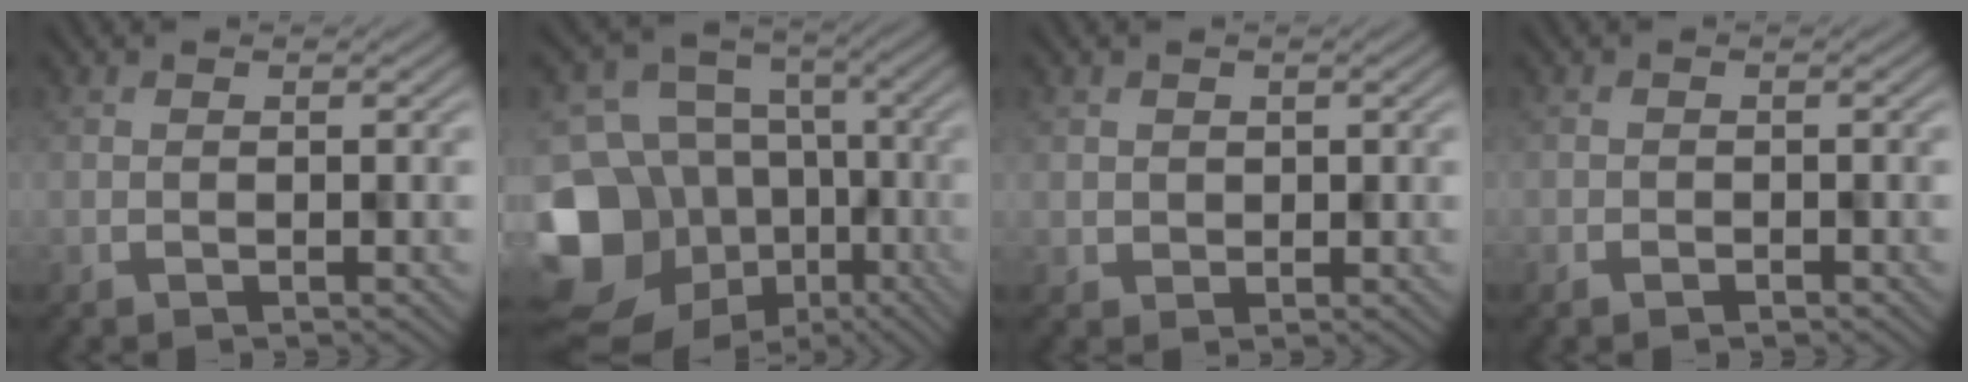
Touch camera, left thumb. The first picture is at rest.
{"total": 16.8, "force": [-6.3, 13.9, 7.1], "torque": [-0.218, -0.030, -0.087]}
{"total": 1.4, "force": [0.7, 1.1, -0.5], "torque": [0.012, -0.006, 0.015]}
{"total": 1.1, "force": [-0.8, 0.5, 0.4], "torque": [-0.007, -0.001, -0.012]}